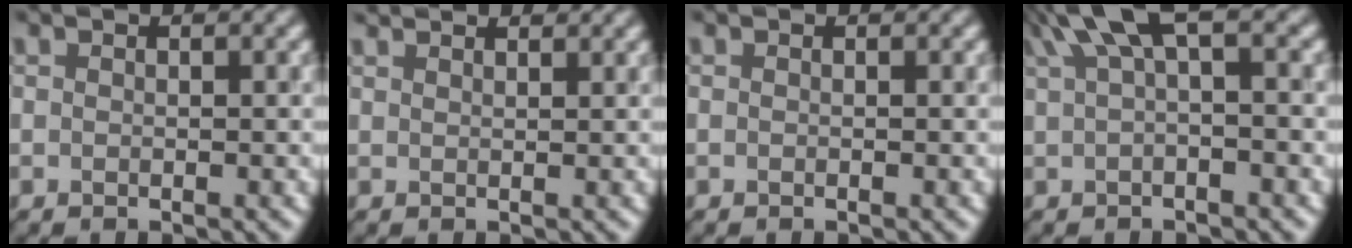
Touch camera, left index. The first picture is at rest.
{"total": 2.2, "force": [2.1, 0.1, 0.4], "torque": [-0.009, 0.008, 0.029]}
{"total": 0.0}
{"total": 4.1, "force": [1.9, 0.8, 3.6], "torque": [-0.054, 0.017, 0.037]}